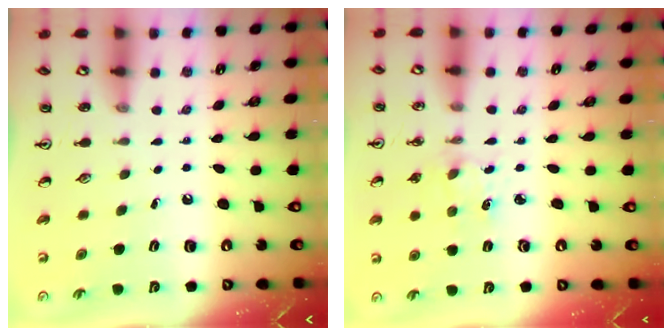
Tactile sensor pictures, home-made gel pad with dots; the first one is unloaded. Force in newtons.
{"total": 2.7, "press": 2.6, "slide": 0.4}